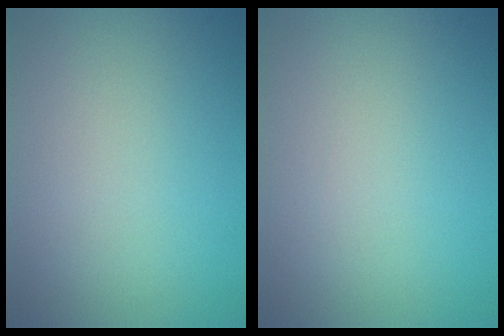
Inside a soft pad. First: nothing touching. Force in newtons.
{"total": 0.0}